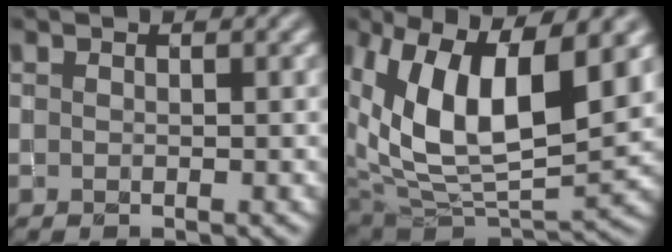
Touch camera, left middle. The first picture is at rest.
{"total": 12.5, "force": [4.1, 6.2, 10.1], "torque": [-0.189, 0.000, 0.075]}